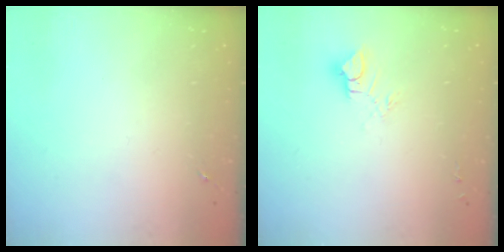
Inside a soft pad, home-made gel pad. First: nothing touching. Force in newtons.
{"total": 6.3, "press": 6.3, "slide": 0.5}